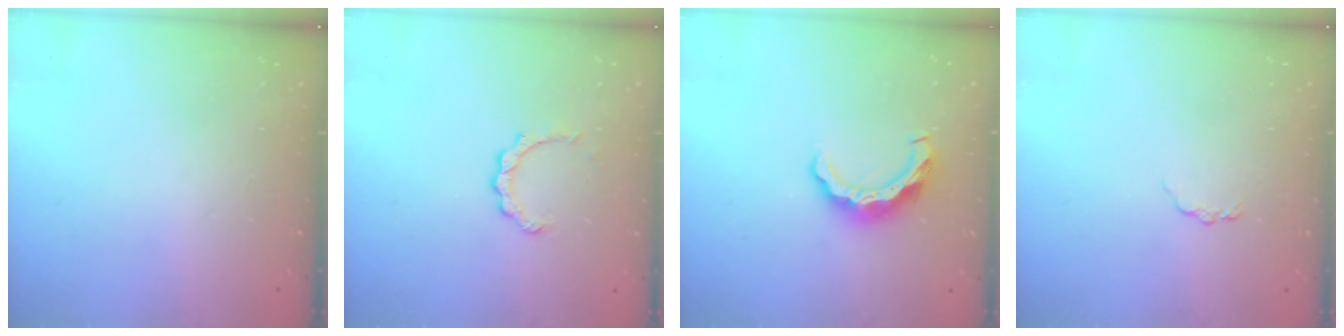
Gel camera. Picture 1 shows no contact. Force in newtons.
{"total": 3.7, "press": 3.7, "slide": 0.3}
{"total": 9.6, "press": 9.6, "slide": 0.0}
{"total": 2.9, "press": 2.8, "slide": 0.4}